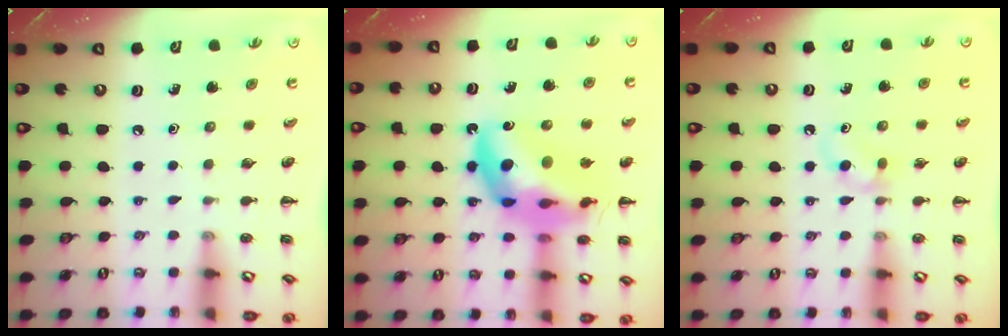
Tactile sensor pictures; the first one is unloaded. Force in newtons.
{"total": 21.7, "press": 21.1, "slide": 5.0}
{"total": 4.6, "press": 4.4, "slide": 1.5}